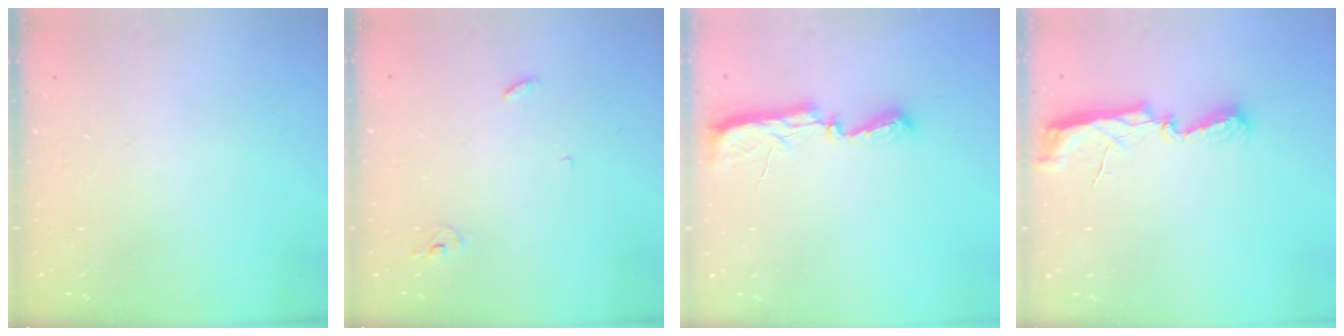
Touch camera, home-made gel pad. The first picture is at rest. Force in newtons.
{"total": 3.2, "press": 3.2, "slide": 0.2}
{"total": 7.7, "press": 7.7, "slide": 0.6}
{"total": 7.3, "press": 7.3, "slide": 0.5}